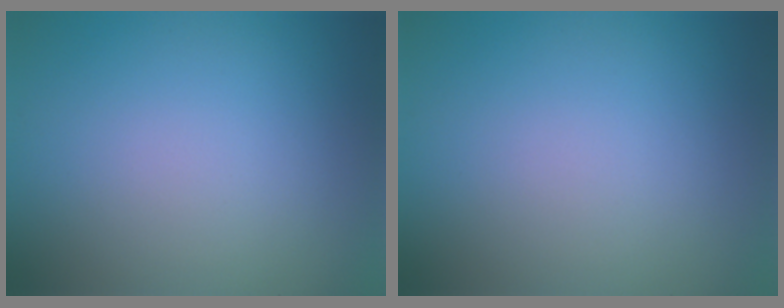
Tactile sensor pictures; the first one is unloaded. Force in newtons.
{"total": 0.0}